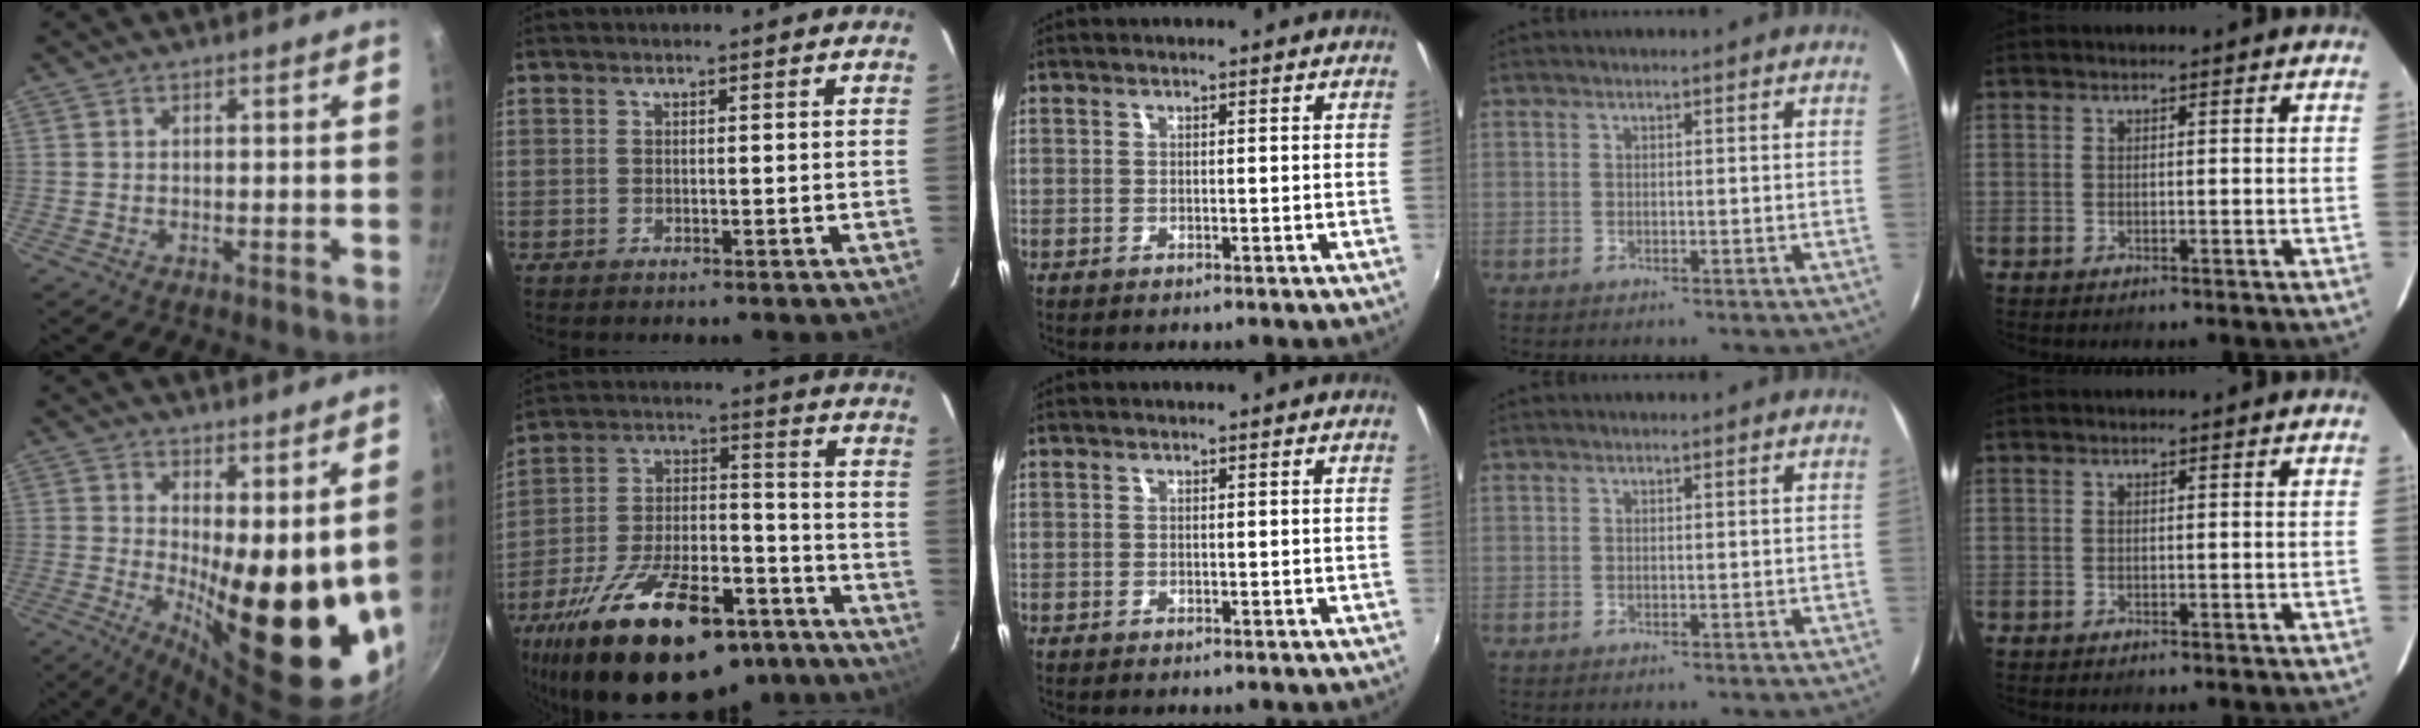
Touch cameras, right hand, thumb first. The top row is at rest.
{"thumb": {"total": 18.5, "force": [2.0, 6.9, 17.0], "torque": [-0.199, -0.047, 0.045]}, "index": {"total": 30.6, "force": [-21.8, 12.6, 17.4], "torque": [-0.316, 0.002, -0.314]}}